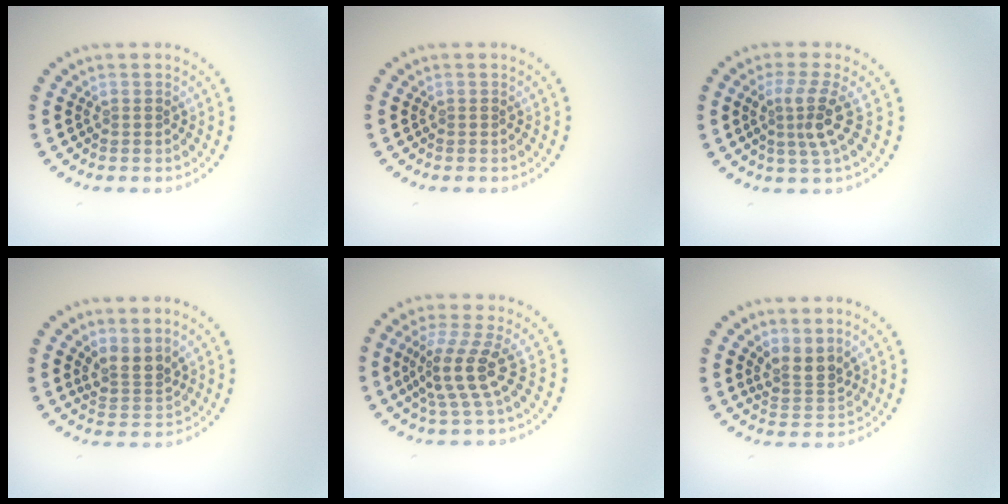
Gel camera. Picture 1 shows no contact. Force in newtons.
{"total": 0.0}
{"total": 3.3, "press": 2.3, "slide": 2.4}
{"total": 2.6, "press": 1.9, "slide": 1.7}
{"total": 3.9, "press": 2.8, "slide": 2.7}
{"total": 2.6, "press": 1.9, "slide": 1.8}